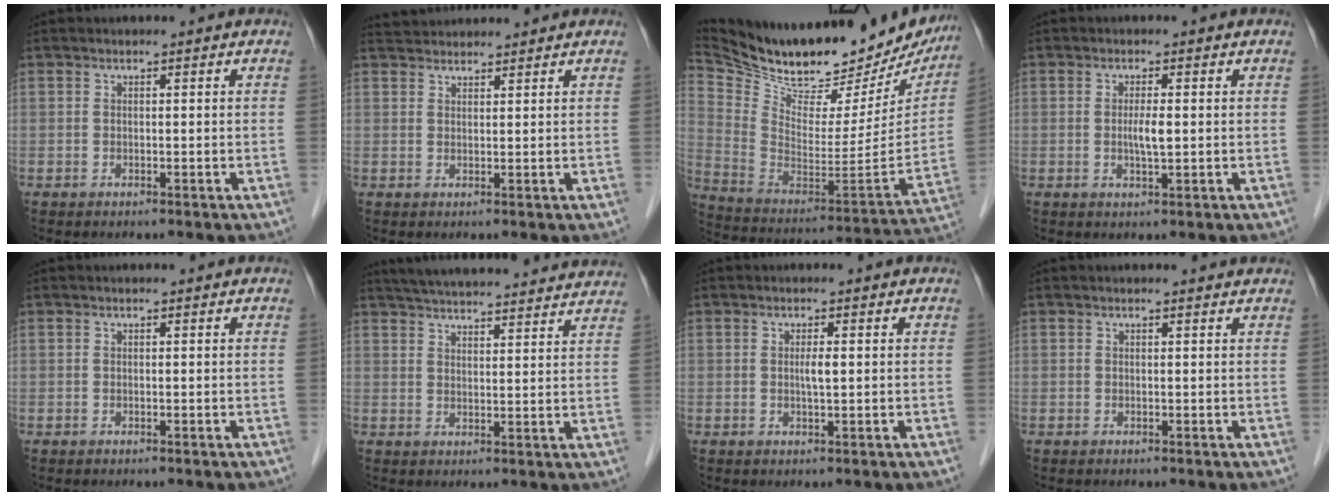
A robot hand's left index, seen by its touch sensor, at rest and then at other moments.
{"total": 4.0, "force": [3.9, 0.6, 0.4], "torque": [-0.011, 0.036, 0.071]}
{"total": 32.3, "force": [27.6, 10.0, 13.6], "torque": [-0.249, -0.042, 0.395]}
{"total": 2.6, "force": [0.0, 0.4, 2.5], "torque": [-0.051, -0.003, 0.001]}
{"total": 0.0}
{"total": 23.8, "force": [22.1, 2.8, 8.4], "torque": [-0.135, 0.009, 0.287]}
{"total": 1.7, "force": [0.1, 0.2, 1.7], "torque": [-0.032, 0.000, 0.003]}
{"total": 2.2, "force": [2.2, 0.3, 0.4], "torque": [-0.011, 0.006, 0.018]}